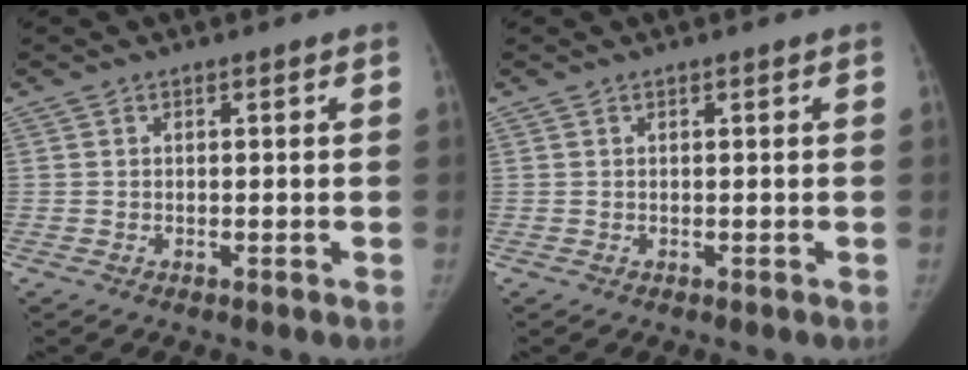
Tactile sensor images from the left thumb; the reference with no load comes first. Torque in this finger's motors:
{"motor_torque": [0.09, -0.02, 0.17, -0.17, 0.04]}